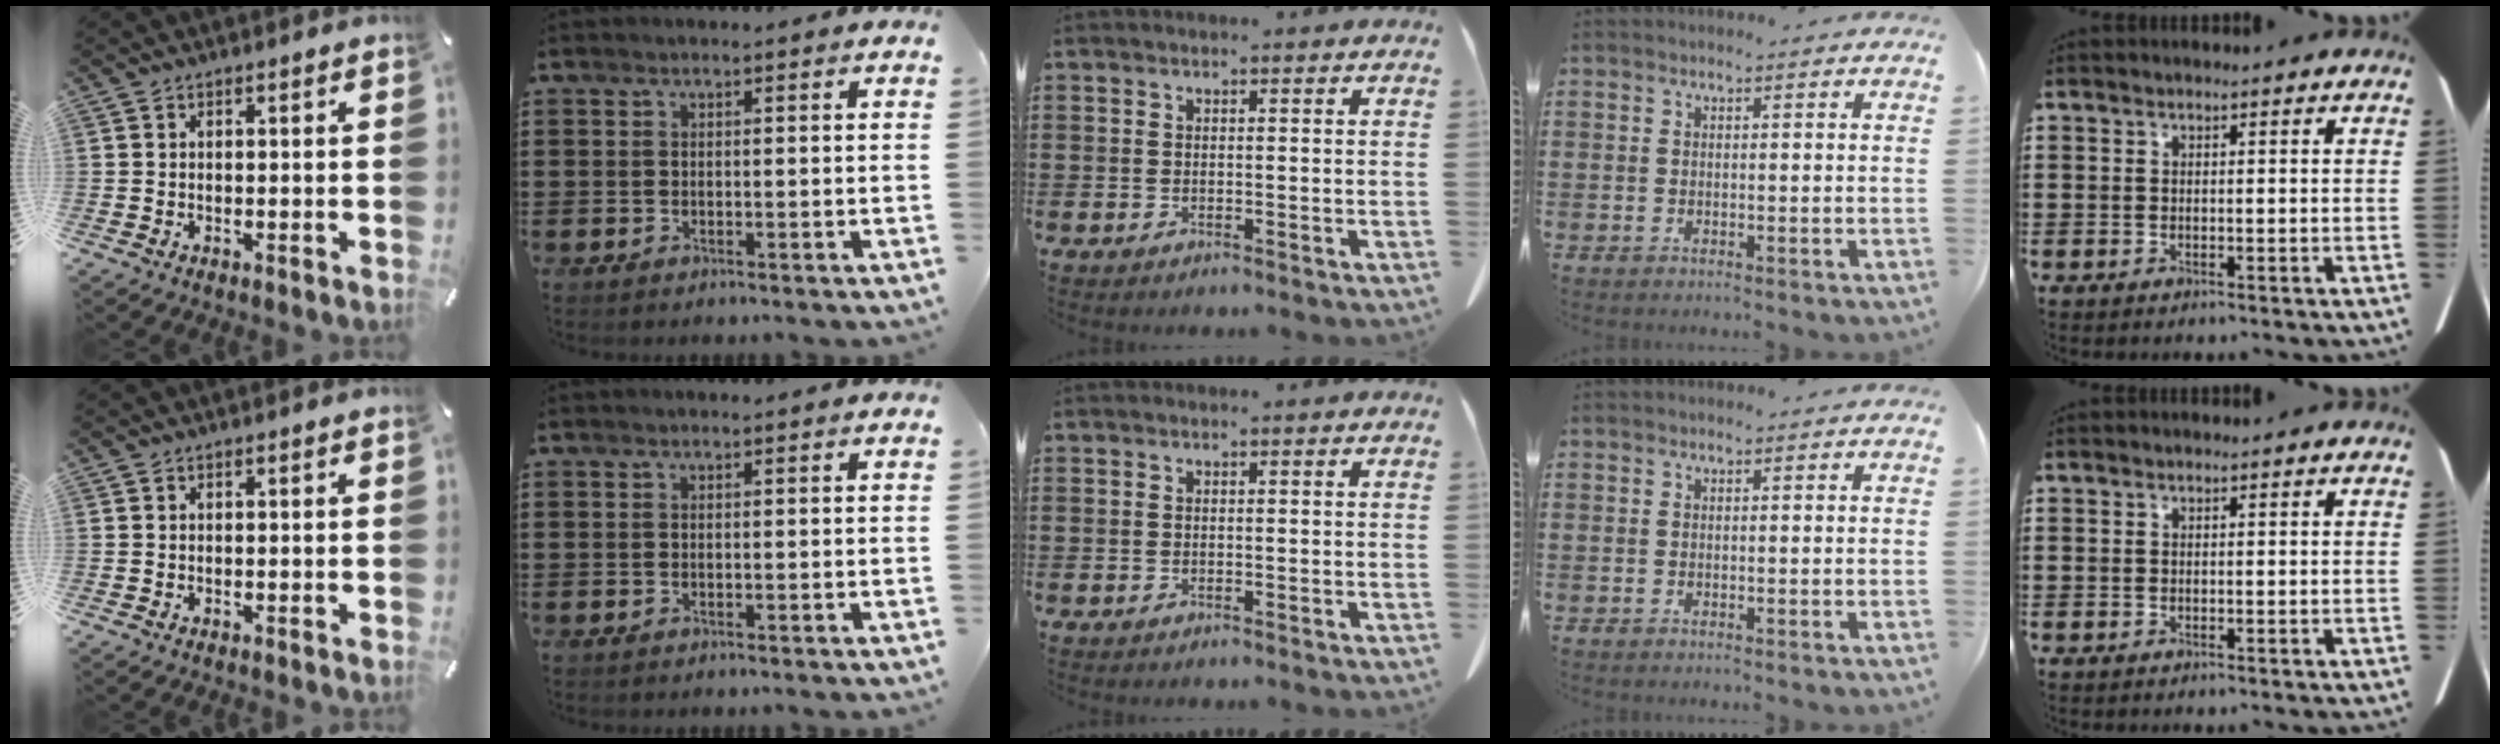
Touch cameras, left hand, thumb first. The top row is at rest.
{}